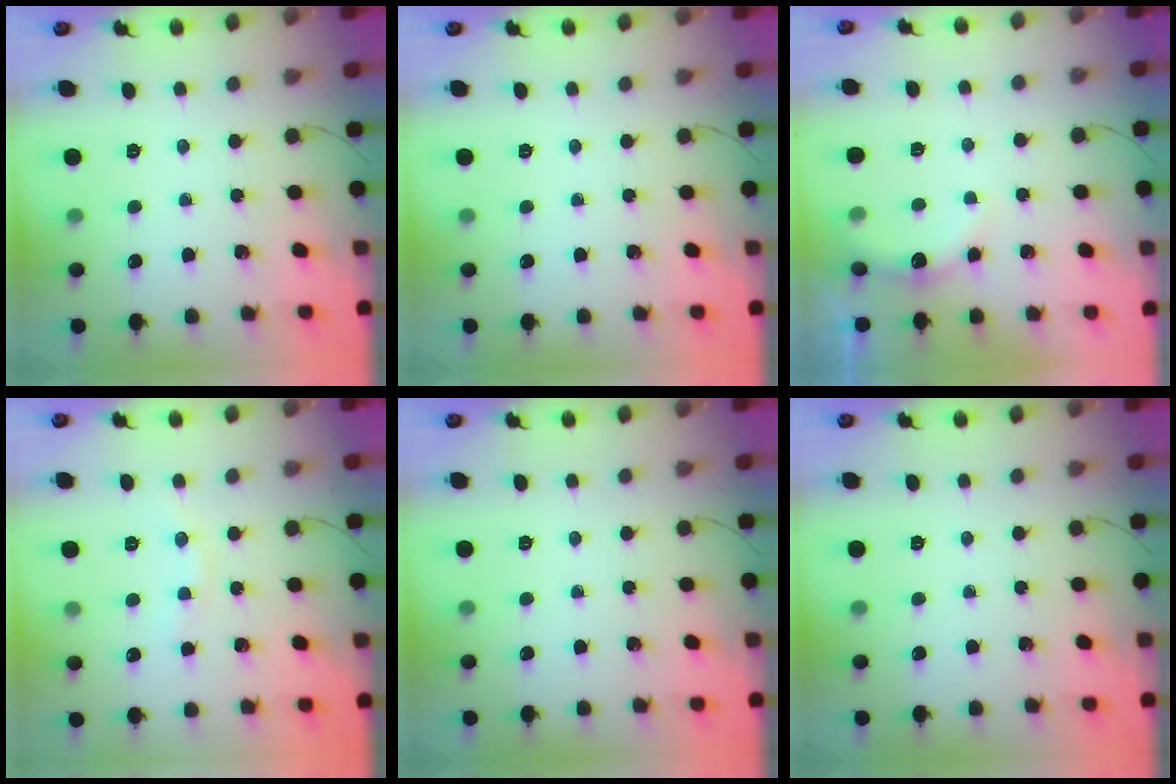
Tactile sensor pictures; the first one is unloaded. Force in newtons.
{"total": 0.0}
{"total": 6.7, "press": 6.5, "slide": 1.4}
{"total": 4.1, "press": 3.9, "slide": 1.3}
{"total": 0.0}
{"total": 0.0}